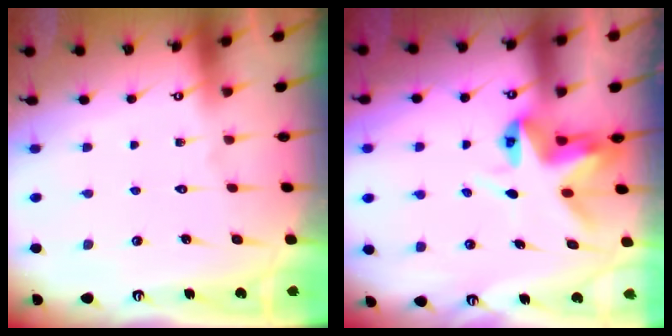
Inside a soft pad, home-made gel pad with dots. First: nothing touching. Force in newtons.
{"total": 6.3, "press": 6.3, "slide": 0.5}